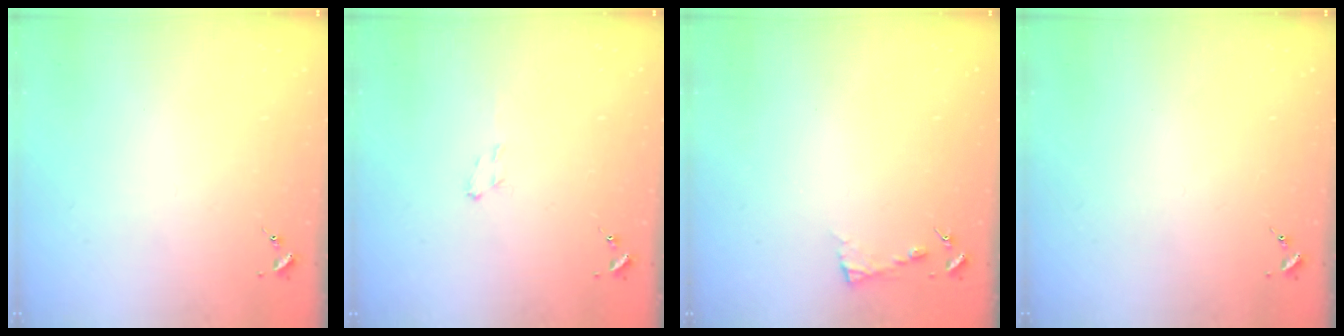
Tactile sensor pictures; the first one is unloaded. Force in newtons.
{"total": 3.9, "press": 3.9, "slide": 0.5}
{"total": 2.8, "press": 2.8, "slide": 0.3}
{"total": 0.0}